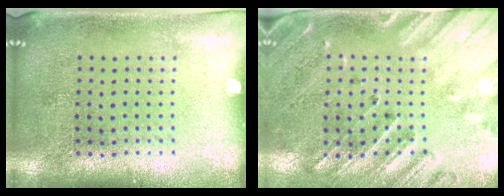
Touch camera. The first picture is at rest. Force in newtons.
{"total": 2.5, "press": 2.2, "slide": 1.3}